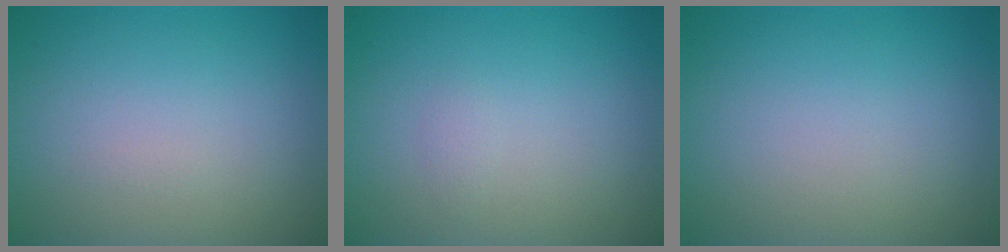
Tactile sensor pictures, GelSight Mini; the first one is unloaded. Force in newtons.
{"total": 0.5, "press": 0.5, "slide": 0.1}
{"total": 0.0}